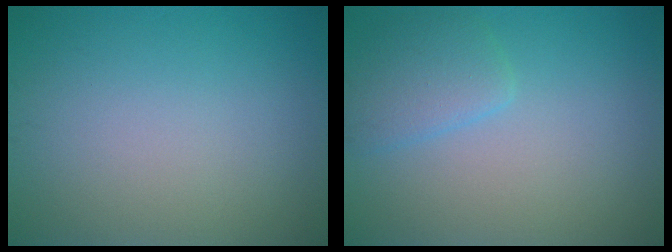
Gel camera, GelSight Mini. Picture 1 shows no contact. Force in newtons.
{"total": 2.6, "press": 2.6, "slide": 0.2}